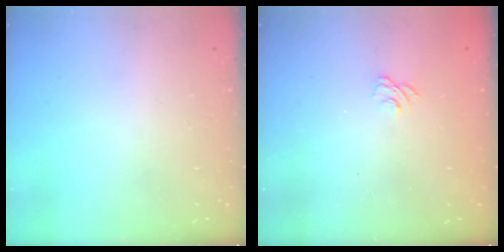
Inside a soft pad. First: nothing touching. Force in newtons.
{"total": 1.5, "press": 0.9, "slide": 1.2}